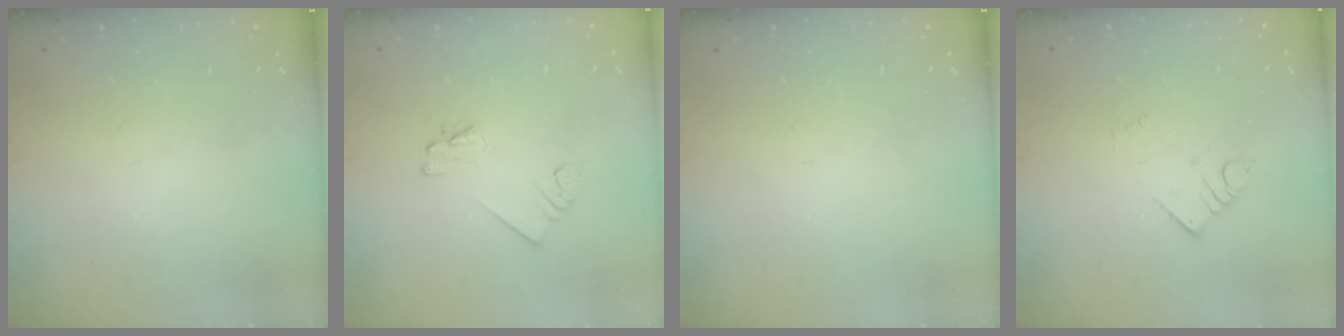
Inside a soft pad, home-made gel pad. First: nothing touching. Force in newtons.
{"total": 2.3, "press": 2.3, "slide": 0.1}
{"total": 0.0}
{"total": 3.2, "press": 3.2, "slide": 0.1}